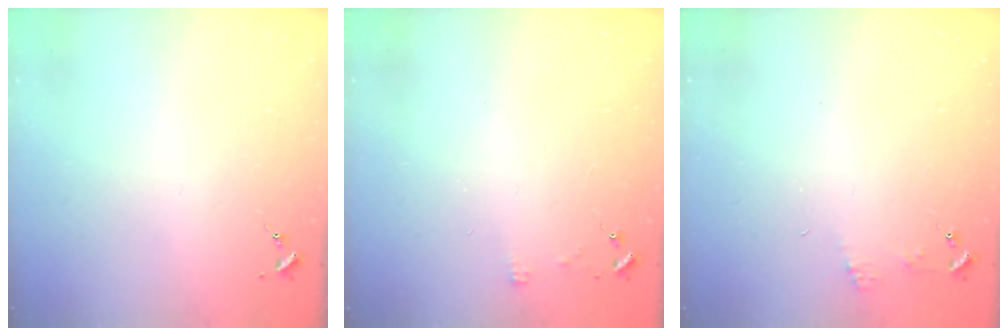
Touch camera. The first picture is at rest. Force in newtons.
{"total": 3.7, "press": 3.6, "slide": 0.4}
{"total": 4.0, "press": 3.9, "slide": 0.4}